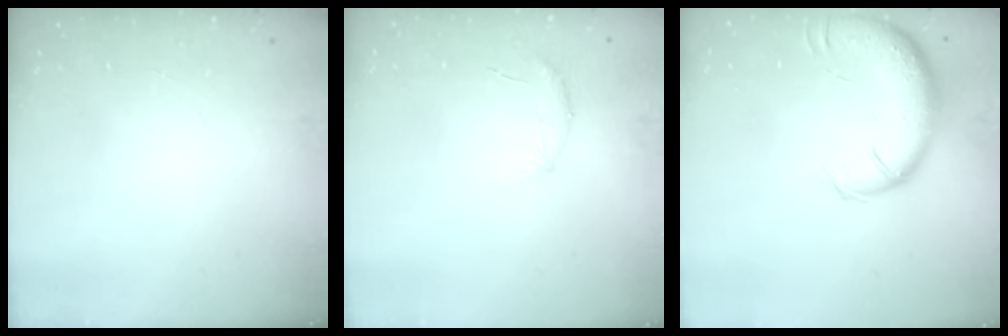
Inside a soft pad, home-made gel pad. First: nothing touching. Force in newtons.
{"total": 8.3, "press": 8.1, "slide": 1.7}
{"total": 13.8, "press": 13.3, "slide": 3.7}